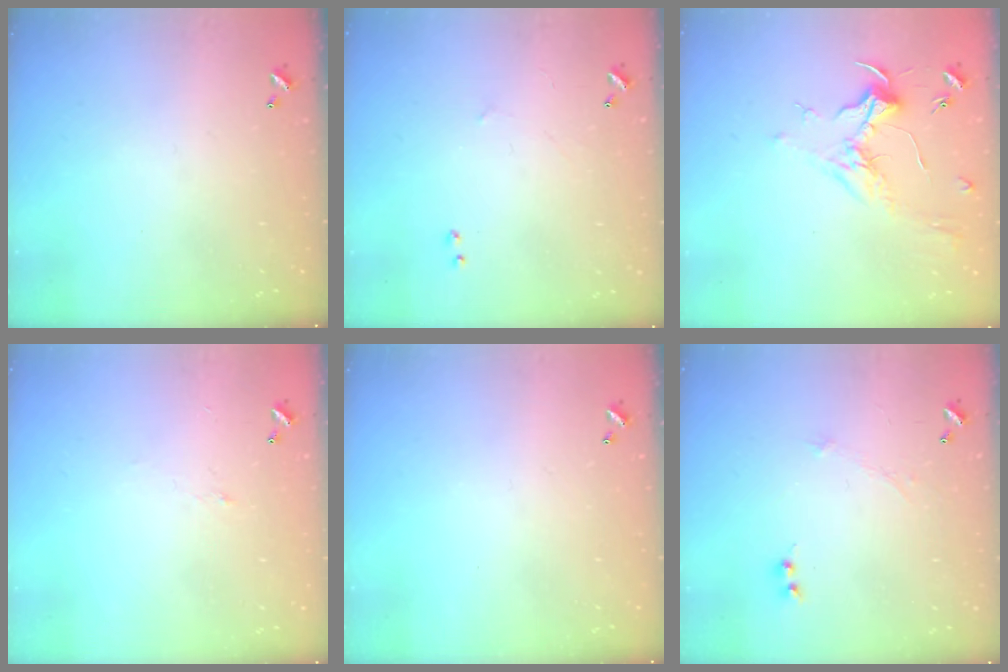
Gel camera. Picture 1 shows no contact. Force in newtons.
{"total": 2.5, "press": 2.4, "slide": 0.4}
{"total": 1.8, "press": 1.7, "slide": 0.7}
{"total": 0.9, "press": 0.6, "slide": 0.6}
{"total": 0.0}
{"total": 0.0}